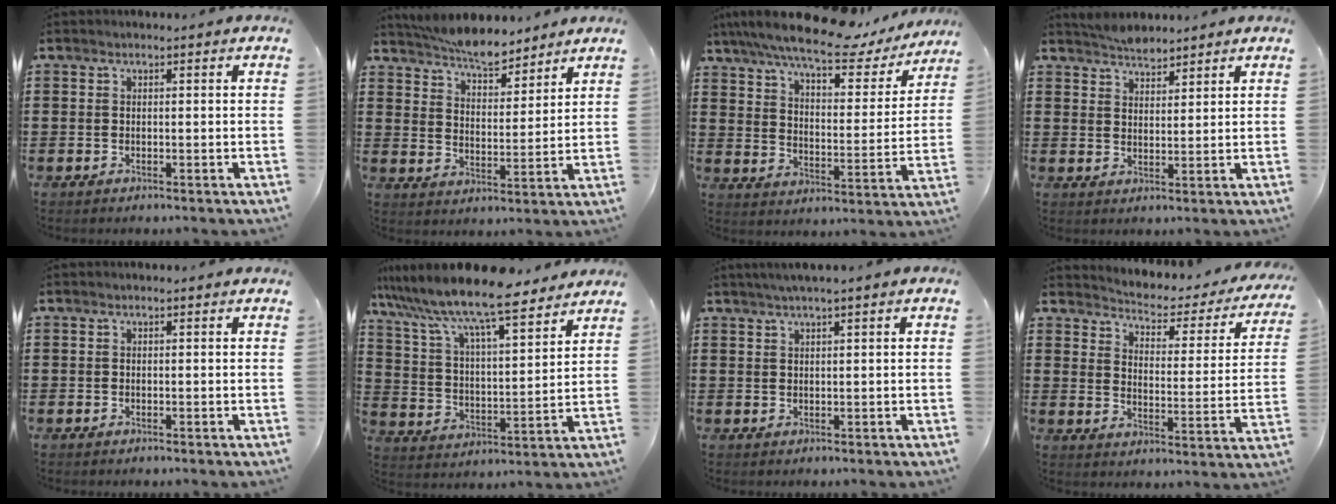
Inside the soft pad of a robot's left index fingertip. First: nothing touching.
{"total": 6.1, "force": [5.8, 0.9, 1.7], "torque": [-0.055, -0.022, 0.106]}
{"total": 10.0, "force": [8.5, 1.4, 5.1], "torque": [-0.117, -0.044, 0.141]}
{"total": 3.4, "force": [3.2, 0.8, 0.6], "torque": [-0.020, -0.003, 0.062]}
{"total": 0.0}
{"total": 9.9, "force": [8.7, 0.8, 4.7], "torque": [-0.126, -0.051, 0.144]}
{"total": 1.5, "force": [1.0, -0.2, 1.1], "torque": [-0.020, 0.000, 0.019]}
{"total": 2.6, "force": [2.4, 0.6, 0.4], "torque": [-0.029, -0.030, 0.031]}